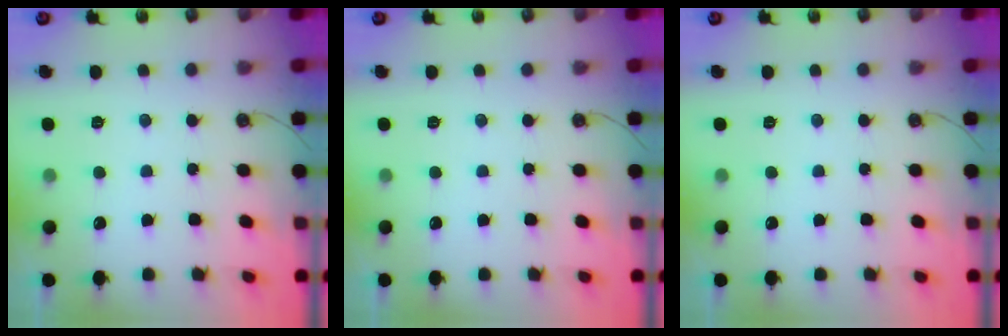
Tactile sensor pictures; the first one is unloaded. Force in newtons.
{"total": 0.0}
{"total": 0.0}